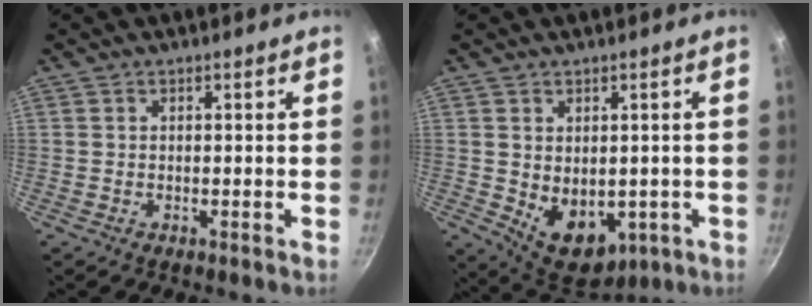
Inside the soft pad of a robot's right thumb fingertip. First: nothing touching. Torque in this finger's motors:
{"motor_torque": [-0.21, 0.60, 0.67, 0.40, 0.17]}